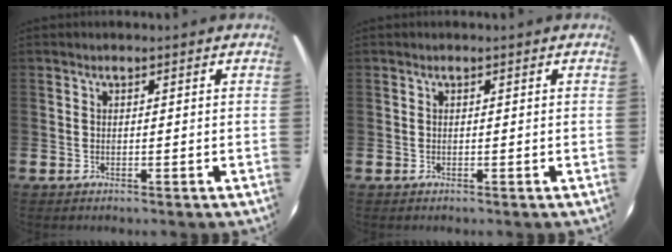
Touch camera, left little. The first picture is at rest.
{"total": 0.0}